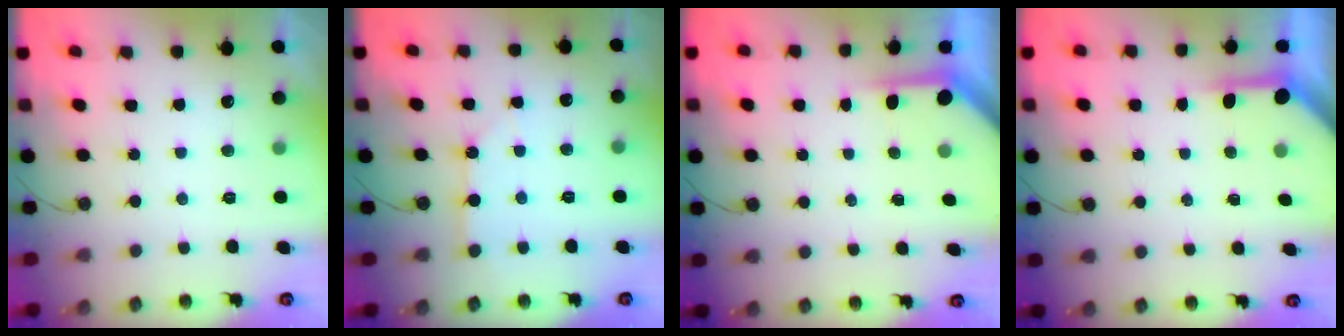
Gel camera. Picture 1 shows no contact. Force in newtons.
{"total": 2.8, "press": 2.8, "slide": 0.3}
{"total": 3.7, "press": 3.7, "slide": 0.3}
{"total": 3.8, "press": 3.8, "slide": 0.3}